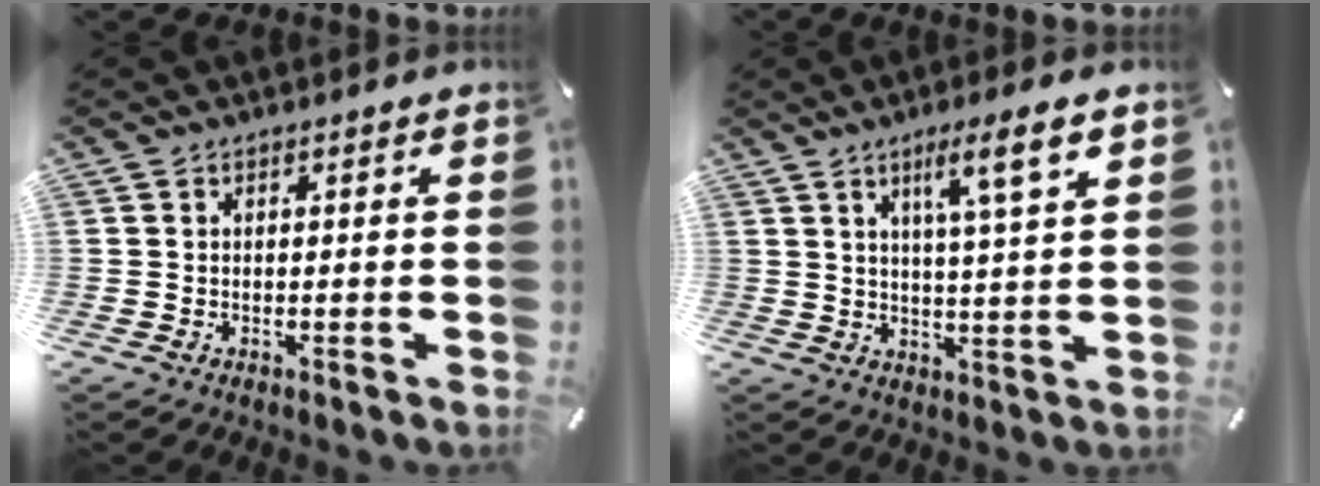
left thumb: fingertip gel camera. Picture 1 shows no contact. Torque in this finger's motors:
{"motor_torque": [2.18, 1.98, 1.33, -1.35, 0.45]}